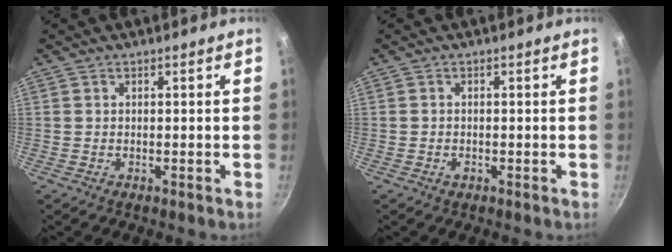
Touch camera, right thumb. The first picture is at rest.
{"total": 0.9, "force": [-0.5, 0.6, 0.5], "torque": [-0.008, 0.001, -0.008]}